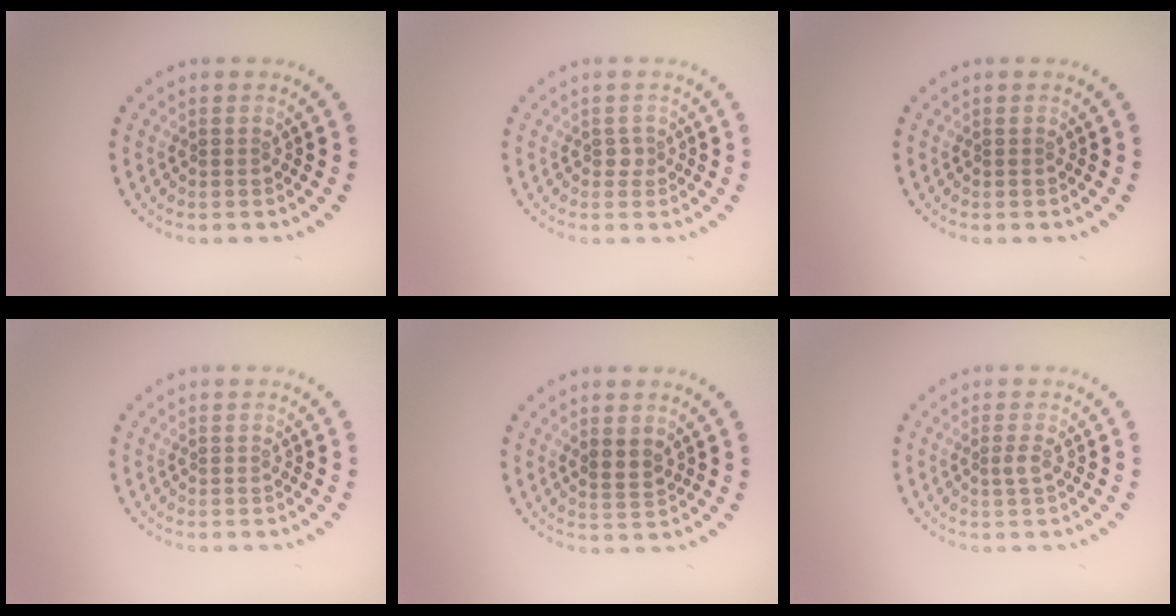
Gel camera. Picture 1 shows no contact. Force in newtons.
{"total": 0.9, "press": 0.6, "slide": 0.6}
{"total": 0.0}
{"total": 0.0}
{"total": 1.8, "press": 1.5, "slide": 0.9}
{"total": 0.9, "press": 0.7, "slide": 0.5}